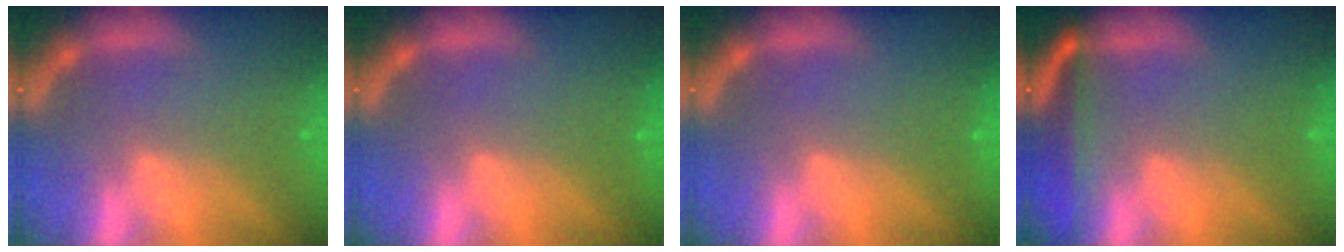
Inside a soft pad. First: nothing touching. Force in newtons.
{"total": 0.0}
{"total": 0.0}
{"total": 5.0}